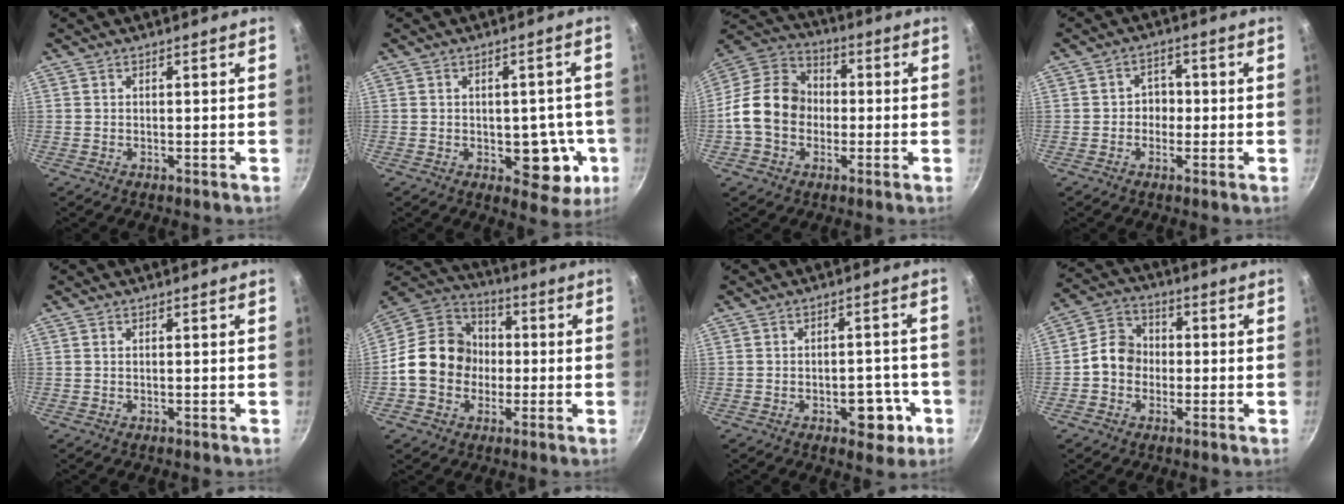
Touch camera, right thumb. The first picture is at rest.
{"total": 10.0, "force": [-2.3, 6.2, 7.5], "torque": [-0.042, 0.006, -0.023]}
{"total": 14.2, "force": [-1.7, 11.4, 8.3], "torque": [-0.113, 0.034, -0.052]}
{"total": 3.6, "force": [-0.6, 3.2, 1.7], "torque": [0.006, 0.011, -0.012]}
{"total": 0.0}
{"total": 15.8, "force": [-1.6, 13.5, 8.2], "torque": [-0.109, 0.038, -0.044]}
{"total": 7.2, "force": [-2.8, 4.3, 5.1], "torque": [-0.033, 0.018, -0.030]}
{"total": 7.8, "force": [-0.9, 6.7, 4.0], "torque": [-0.038, 0.024, -0.034]}